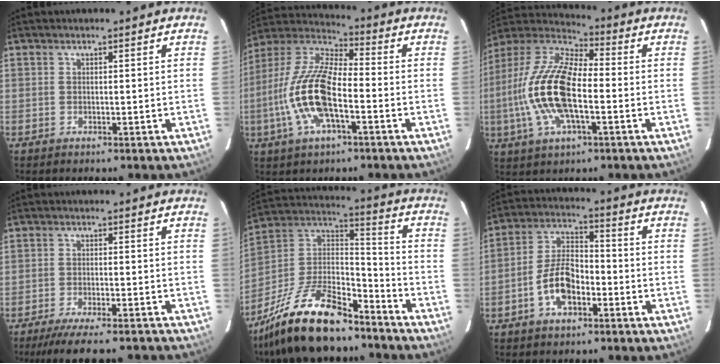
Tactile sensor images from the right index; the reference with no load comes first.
{"total": 16.2, "force": [-4.5, 6.0, 14.3], "torque": [-0.298, -0.001, -0.094]}
{"total": 18.5, "force": [-3.0, 7.6, 16.6], "torque": [-0.344, 0.002, -0.067]}
{"total": 13.4, "force": [-11.7, 2.1, 6.2], "torque": [-0.125, -0.026, -0.170]}
{"total": 22.7, "force": [-16.5, 8.2, 13.3], "torque": [-0.267, -0.001, -0.280]}
{"total": 5.7, "force": [-3.2, 3.5, 3.3], "torque": [-0.065, 0.020, -0.052]}